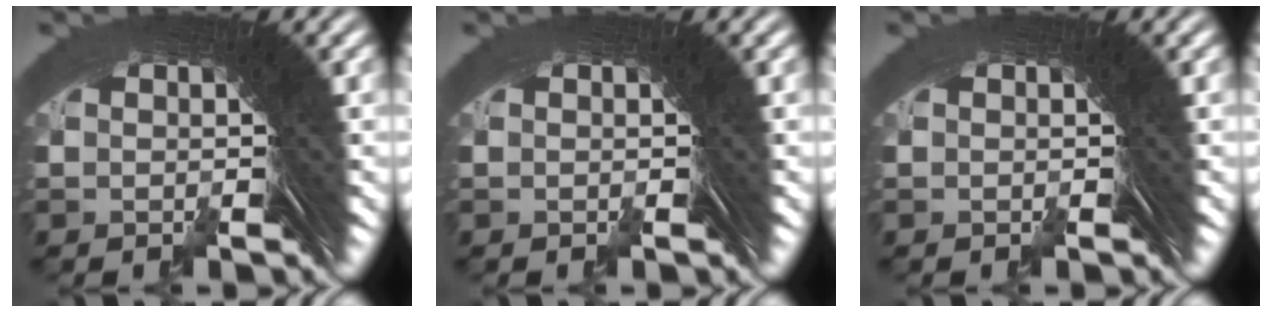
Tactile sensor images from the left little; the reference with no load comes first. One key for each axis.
{"total": 0.0}
{"total": 0.0}